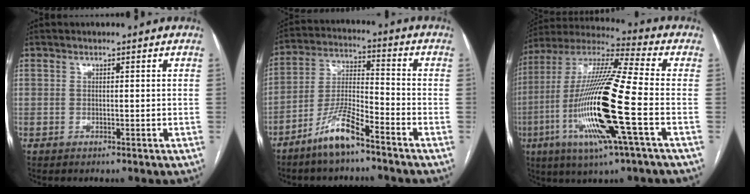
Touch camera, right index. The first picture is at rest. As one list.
[{"total": 9.2, "force": [-6.6, 1.3, 6.3], "torque": [-0.134, -0.014, -0.132]}, {"total": 20.7, "force": [-5.4, 0.7, 20.0], "torque": [-0.423, -0.021, -0.108]}]